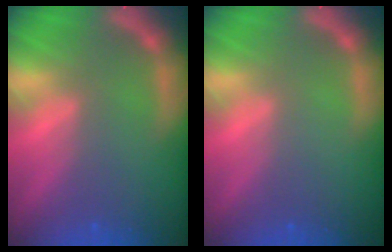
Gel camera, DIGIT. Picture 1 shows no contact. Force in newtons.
{"total": 0.0}